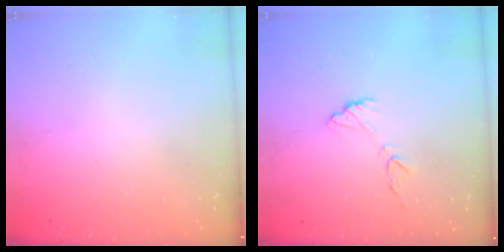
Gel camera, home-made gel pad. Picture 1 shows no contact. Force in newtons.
{"total": 8.5, "press": 8.5, "slide": 0.6}